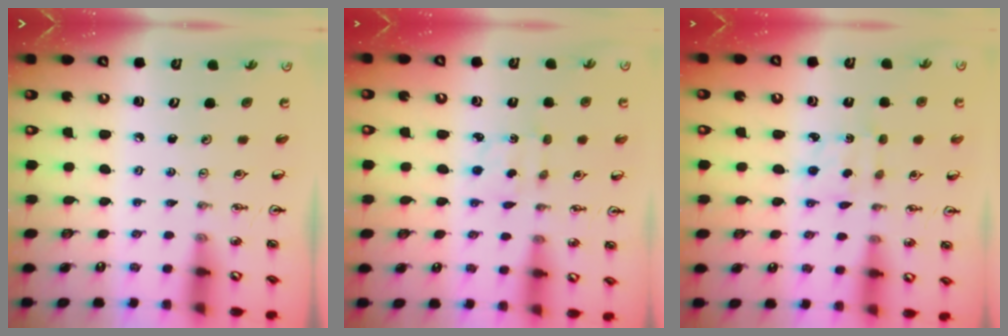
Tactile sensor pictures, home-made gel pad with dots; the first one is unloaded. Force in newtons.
{"total": 2.2, "press": 2.1, "slide": 0.6}
{"total": 2.2, "press": 2.1, "slide": 0.6}